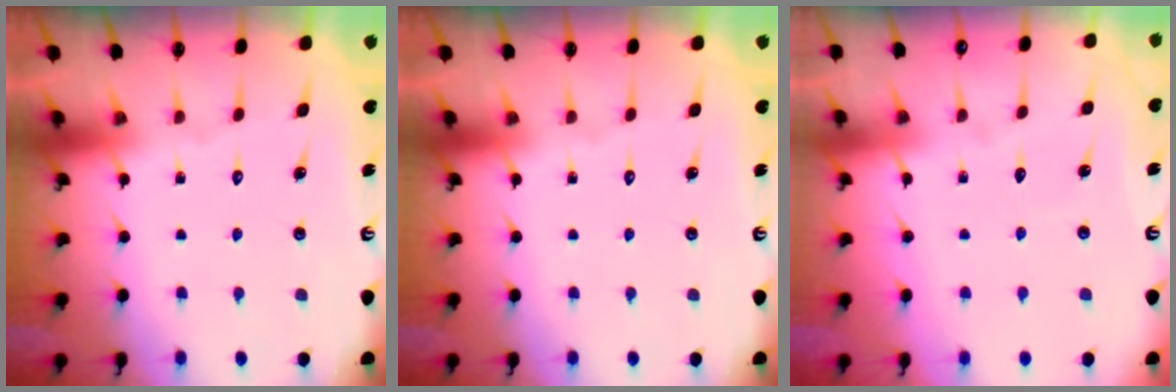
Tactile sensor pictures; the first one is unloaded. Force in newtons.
{"total": 0.0}
{"total": 2.8, "press": 2.8, "slide": 0.2}